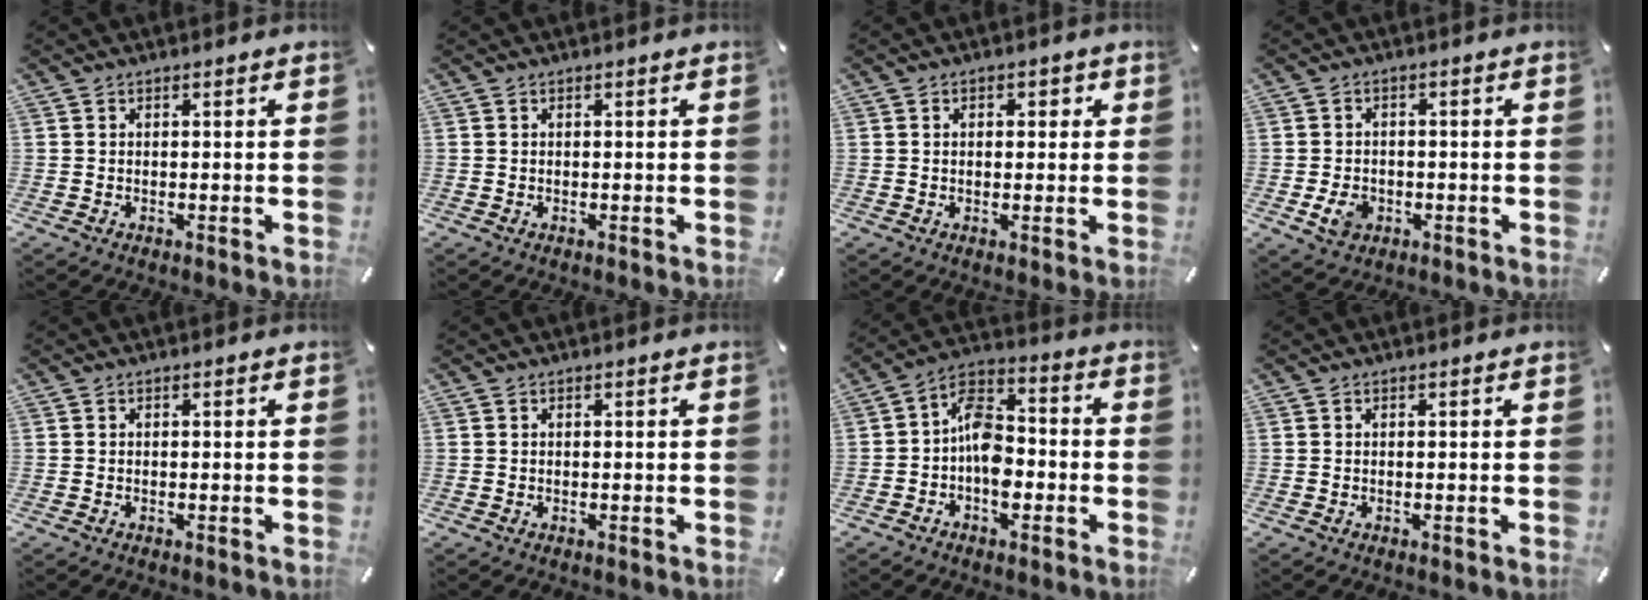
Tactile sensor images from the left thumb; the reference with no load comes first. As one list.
[{"total": 0.0}, {"total": 2.2, "force": [0.1, 1.6, 1.6], "torque": [-0.017, 0.001, -0.005]}, {"total": 5.0, "force": [-1.6, 3.9, 2.6], "torque": [-0.053, -0.002, -0.031]}, {"total": 0.0}, {"total": 0.0}, {"total": 9.5, "force": [-2.8, 6.4, 6.5], "torque": [-0.133, 0.022, -0.049]}, {"total": 0.0}]